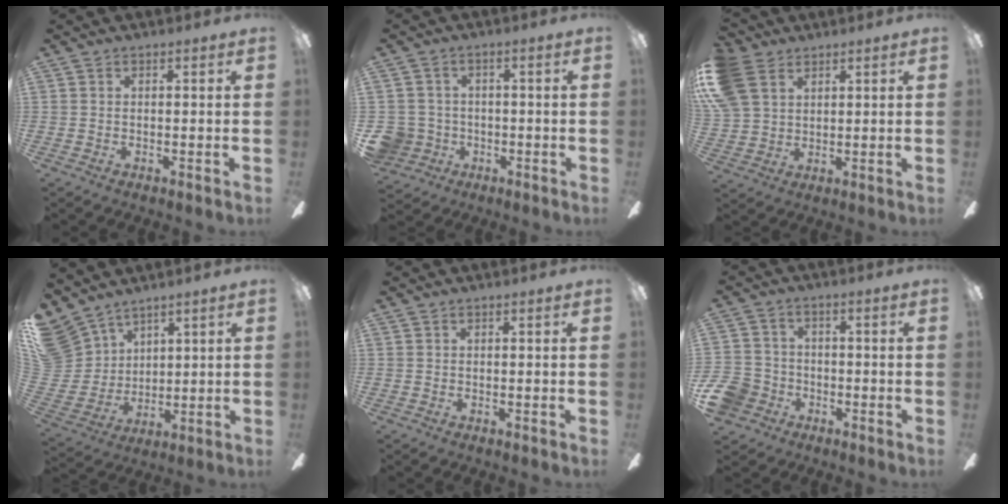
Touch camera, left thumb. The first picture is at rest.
{"total": 6.2, "force": [-1.3, 5.9, 1.2], "torque": [-0.060, 0.010, -0.023]}
{"total": 11.1, "force": [5.2, 8.0, 5.6], "torque": [-0.133, 0.002, 0.103]}
{"total": 11.5, "force": [8.2, 7.7, 2.6], "torque": [-0.102, -0.046, 0.169]}
{"total": 0.0}
{"total": 8.6, "force": [-3.9, 7.1, 3.1], "torque": [-0.093, 0.032, -0.074]}